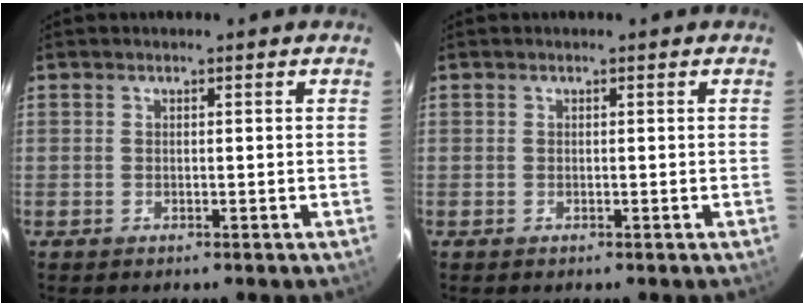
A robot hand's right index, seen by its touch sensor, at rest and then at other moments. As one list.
[{"total": 0.0}]